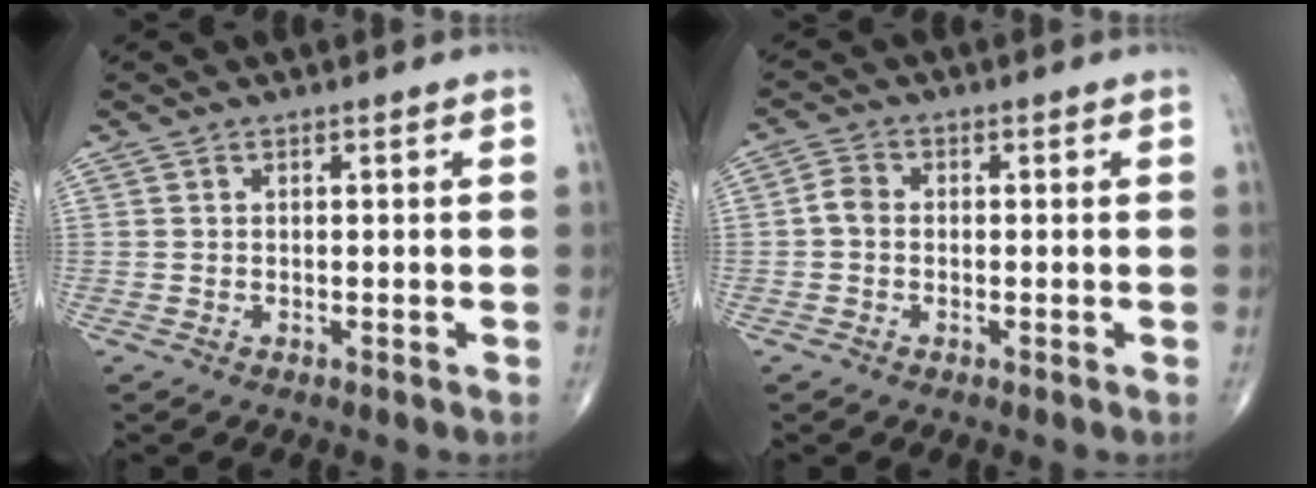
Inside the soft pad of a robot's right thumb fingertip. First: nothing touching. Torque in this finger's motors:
{"motor_torque": [0.55, 0.78, 0.41, -0.11, 0.00]}